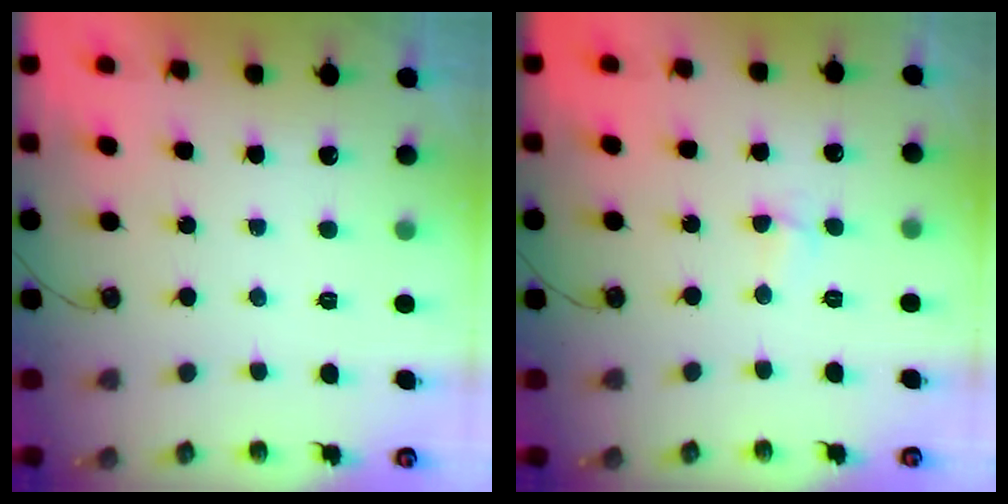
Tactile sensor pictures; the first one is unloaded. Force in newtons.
{"total": 2.6, "press": 2.5, "slide": 0.5}